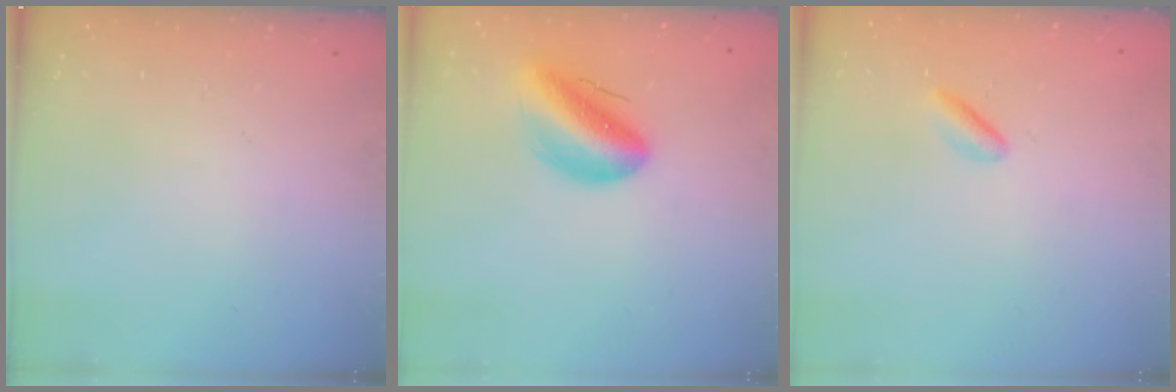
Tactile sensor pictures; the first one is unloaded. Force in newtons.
{"total": 12.6, "press": 12.0, "slide": 3.7}
{"total": 1.5, "press": 1.3, "slide": 0.7}